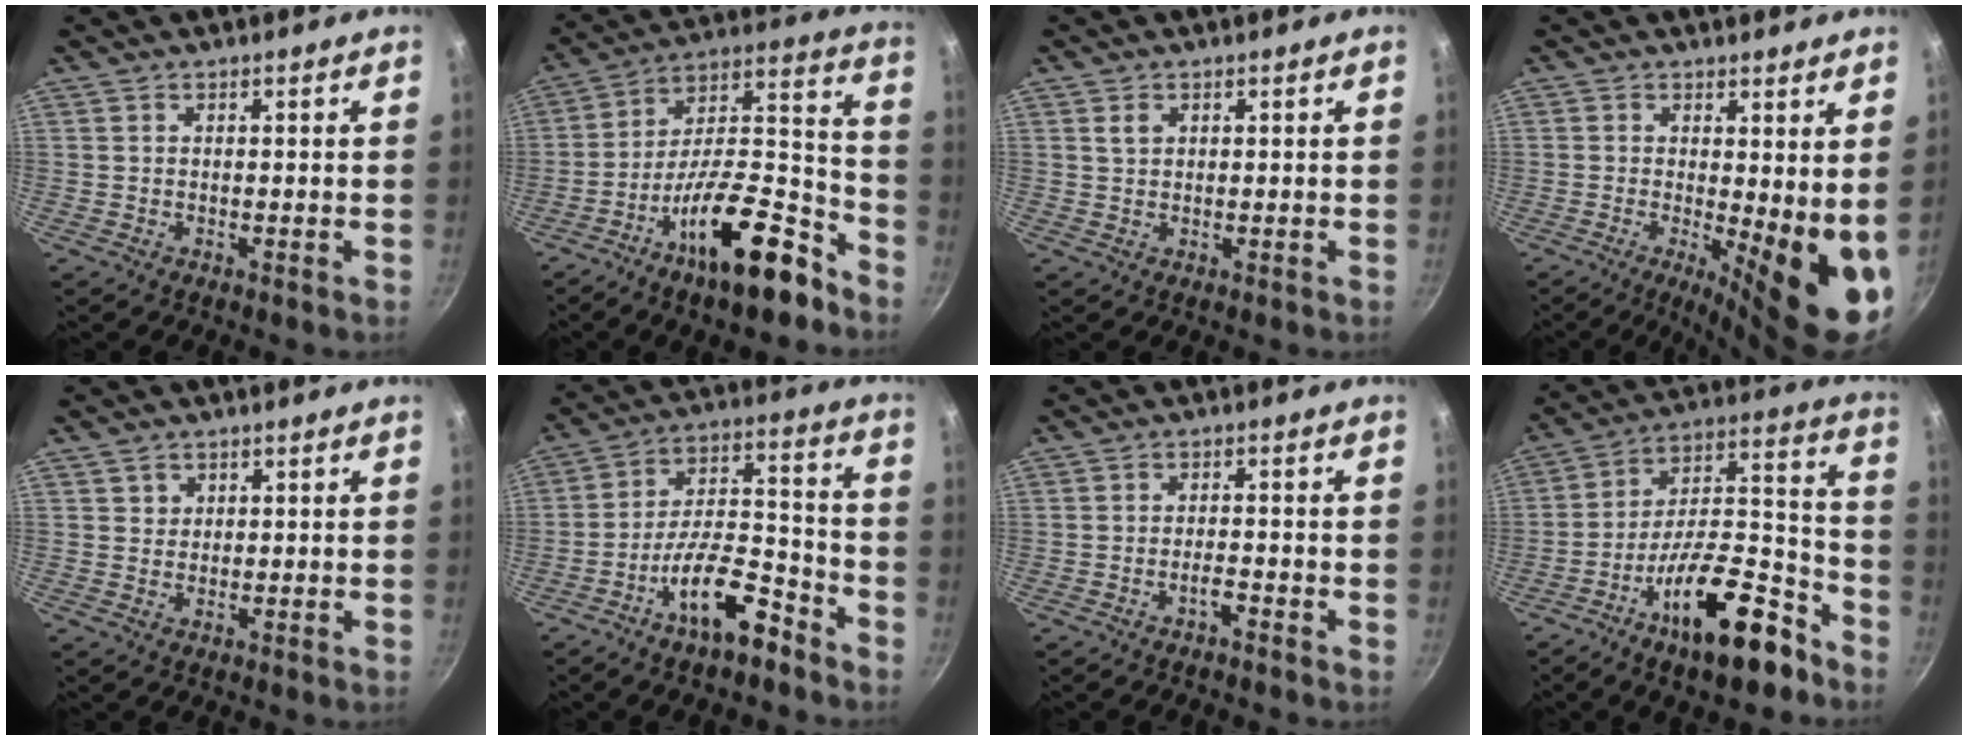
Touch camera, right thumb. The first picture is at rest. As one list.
[{"total": 21.6, "force": [-12.9, 7.6, 15.7], "torque": [-0.204, 0.106, -0.215]}, {"total": 1.8, "force": [0.7, 1.3, 1.0], "torque": [-0.014, 0.000, 0.014]}, {"total": 12.4, "force": [-0.4, 3.8, 11.8], "torque": [-0.129, -0.025, 0.001]}, {"total": 1.9, "force": [0.9, 1.7, 0.3], "torque": [0.007, 0.001, 0.011]}, {"total": 13.9, "force": [-8.4, 5.2, 9.8], "torque": [-0.142, 0.073, -0.147]}, {"total": 2.1, "force": [-1.5, 0.5, 1.3], "torque": [-0.022, 0.015, -0.027]}, {"total": 21.3, "force": [-12.3, 7.9, 15.5], "torque": [-0.203, 0.098, -0.202]}]